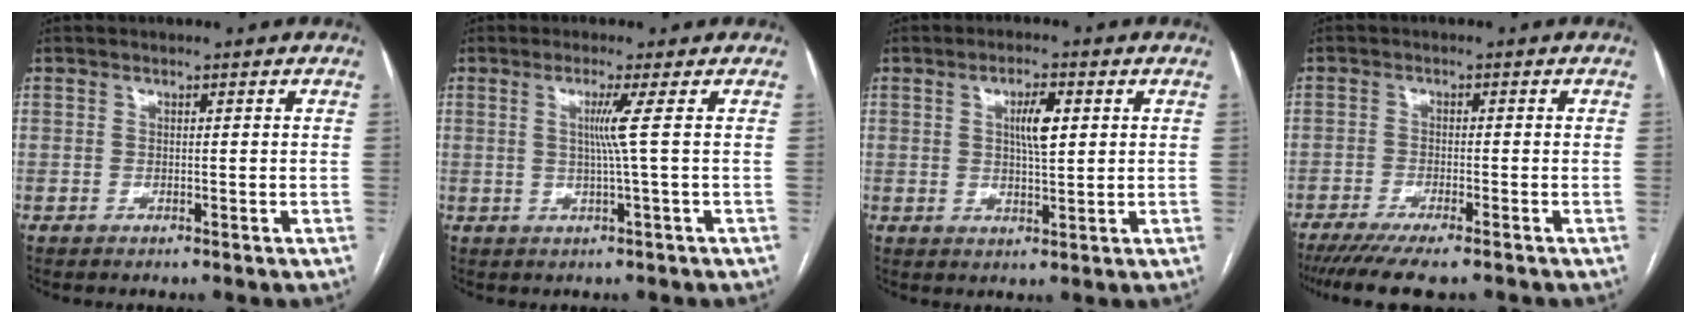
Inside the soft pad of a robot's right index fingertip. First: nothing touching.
{"total": 3.4, "force": [0.5, -1.5, 3.0], "torque": [-0.058, -0.004, 0.012]}
{"total": 4.8, "force": [1.3, 1.1, 4.5], "torque": [-0.080, 0.004, 0.022]}
{"total": 9.8, "force": [-8.0, 1.2, 5.6], "torque": [-0.080, -0.018, -0.124]}